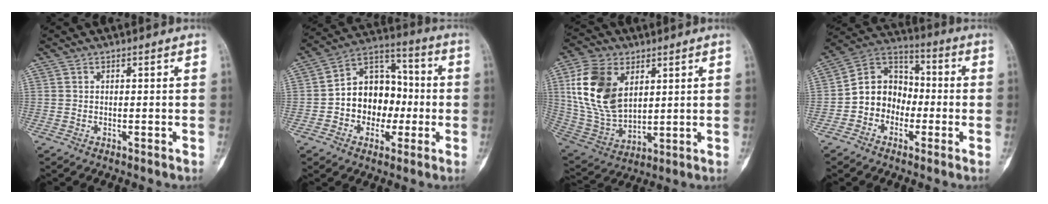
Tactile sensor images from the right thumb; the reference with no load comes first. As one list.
[{"total": 13.9, "force": [-1.8, 10.9, 8.4], "torque": [-0.075, 0.046, -0.037]}, {"total": 16.9, "force": [5.2, 10.7, 12.0], "torque": [-0.221, -0.017, 0.111]}, {"total": 11.2, "force": [-2.4, 9.4, 5.6], "torque": [-0.055, 0.046, -0.057]}]